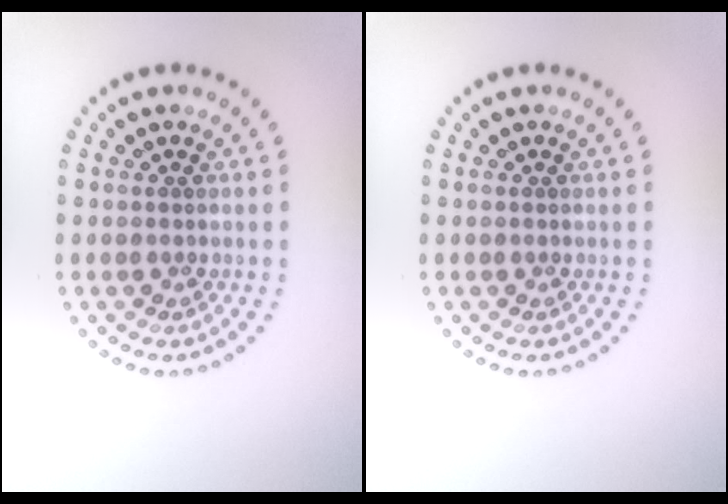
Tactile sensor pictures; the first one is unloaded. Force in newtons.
{"total": 0.0}